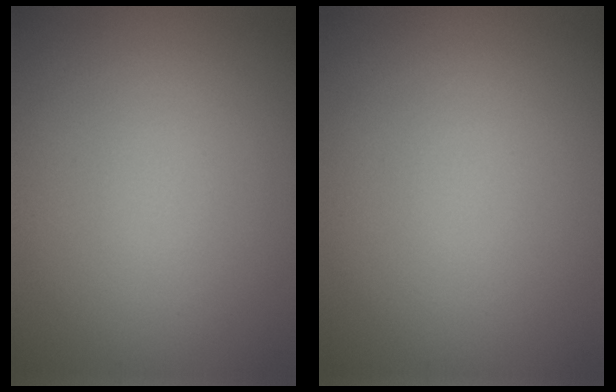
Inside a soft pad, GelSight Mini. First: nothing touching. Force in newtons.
{"total": 0.0}